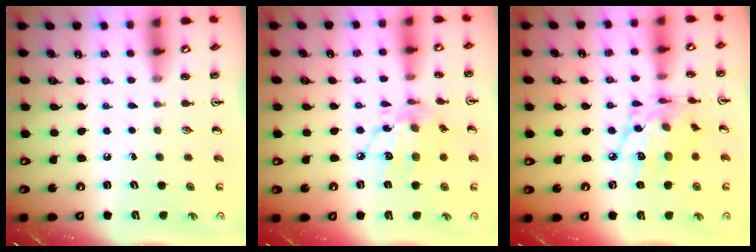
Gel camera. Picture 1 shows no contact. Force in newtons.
{"total": 13.6, "press": 13.6, "slide": 1.0}
{"total": 14.4, "press": 14.3, "slide": 0.8}